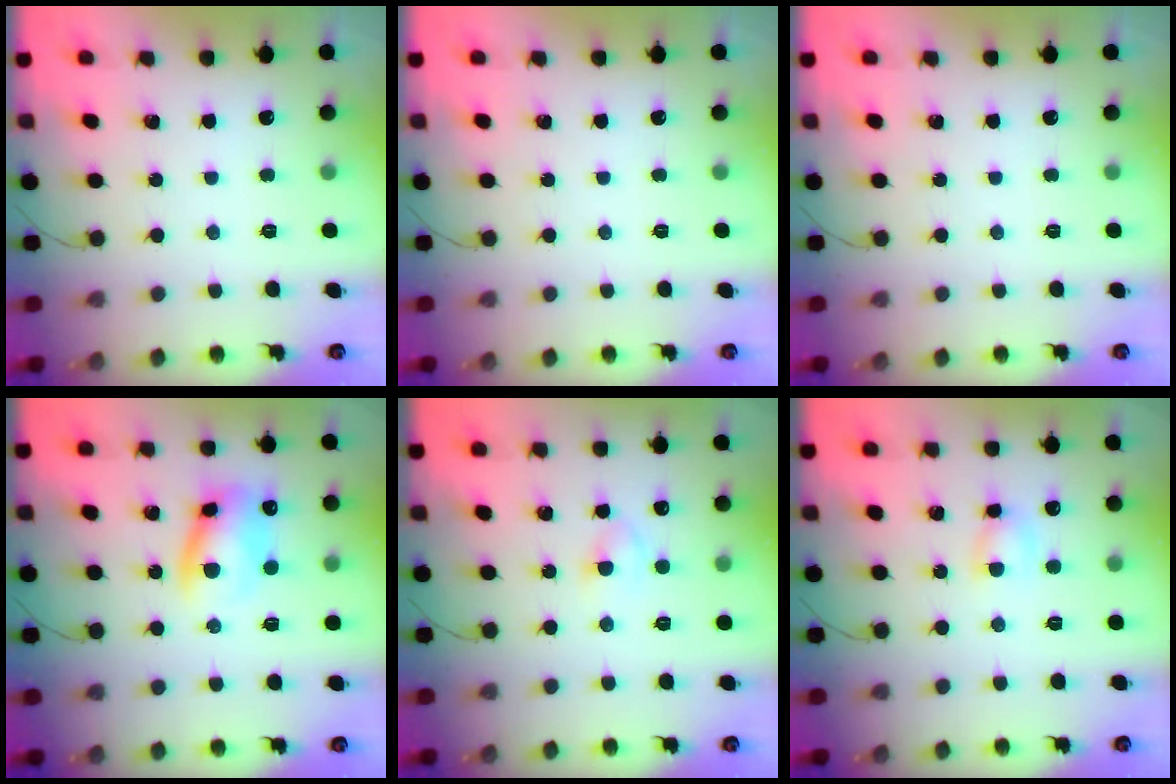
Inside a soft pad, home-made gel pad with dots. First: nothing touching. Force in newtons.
{"total": 0.0}
{"total": 0.0}
{"total": 10.8, "press": 10.6, "slide": 1.9}
{"total": 2.5, "press": 2.3, "slide": 1.0}
{"total": 4.4, "press": 4.3, "slide": 0.9}